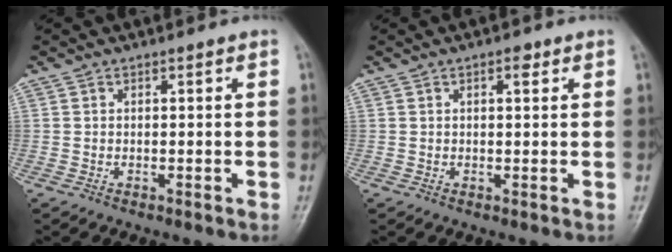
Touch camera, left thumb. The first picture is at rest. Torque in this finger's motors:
{"motor_torque": [-0.05, 0.01, -0.36, -0.17, 0.03]}